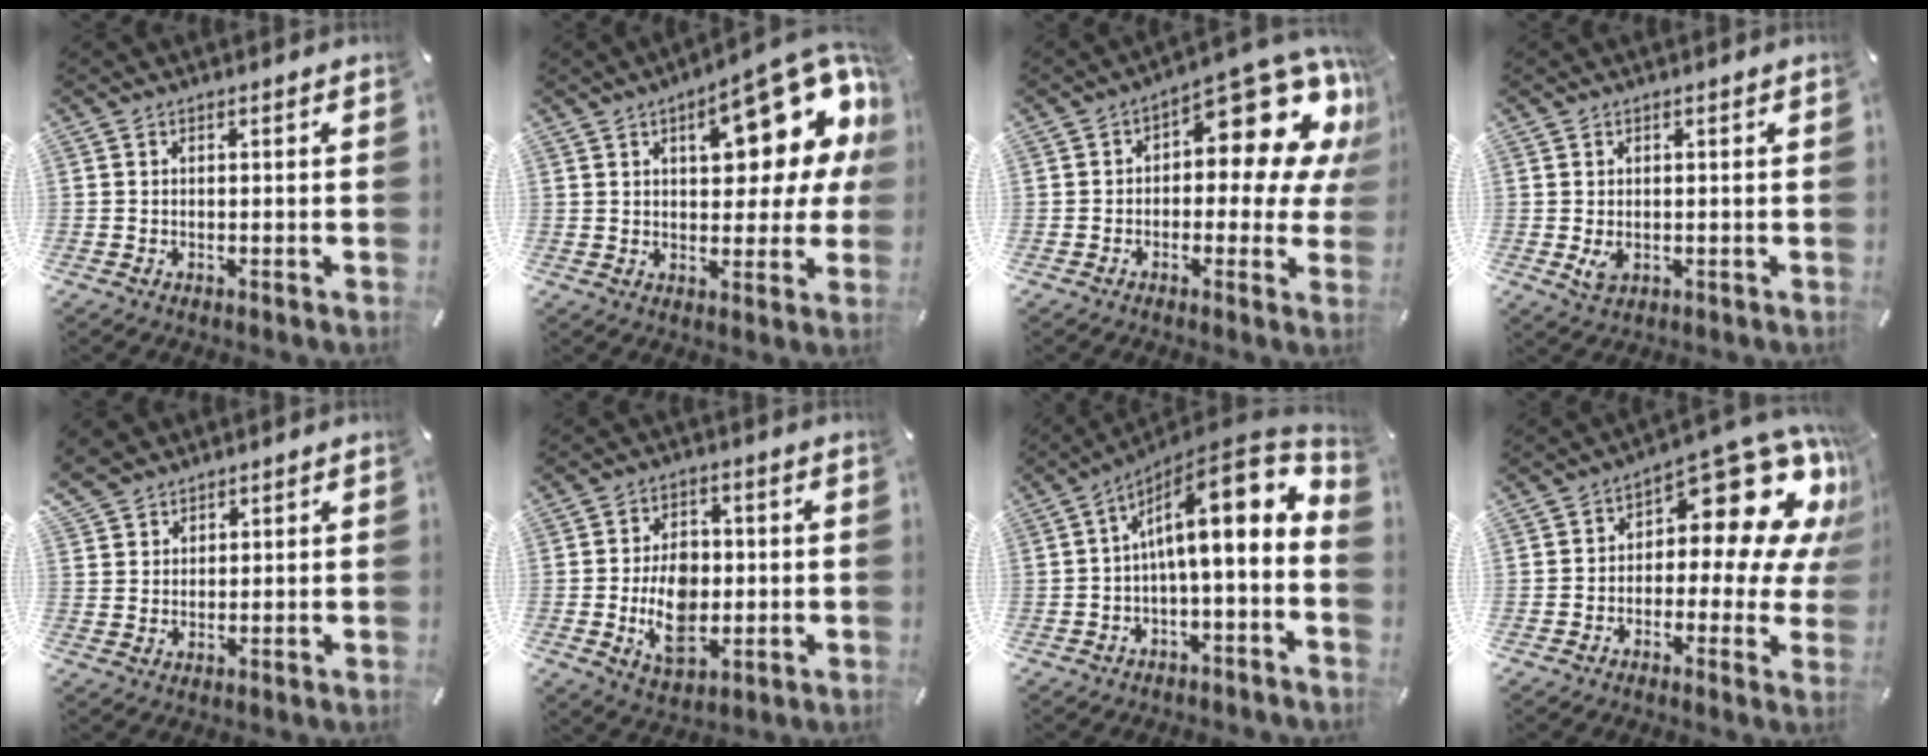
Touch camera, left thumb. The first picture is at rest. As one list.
[{"total": 19.0, "force": [8.6, 8.4, 14.7], "torque": [-0.184, -0.050, 0.137]}, {"total": 13.7, "force": [7.3, 5.5, 10.2], "torque": [-0.129, -0.076, 0.117]}, {"total": 2.6, "force": [-0.2, 1.7, 1.9], "torque": [-0.039, -0.008, -0.005]}, {"total": 5.1, "force": [3.9, 3.3, 0.6], "torque": [-0.026, -0.009, 0.078]}, {"total": 10.5, "force": [-1.1, 7.3, 7.5], "torque": [-0.124, -0.002, -0.018]}, {"total": 14.7, "force": [3.5, 3.9, 13.8], "torque": [-0.196, -0.039, 0.054]}, {"total": 16.0, "force": [7.8, 7.6, 11.8], "torque": [-0.152, -0.068, 0.125]}]